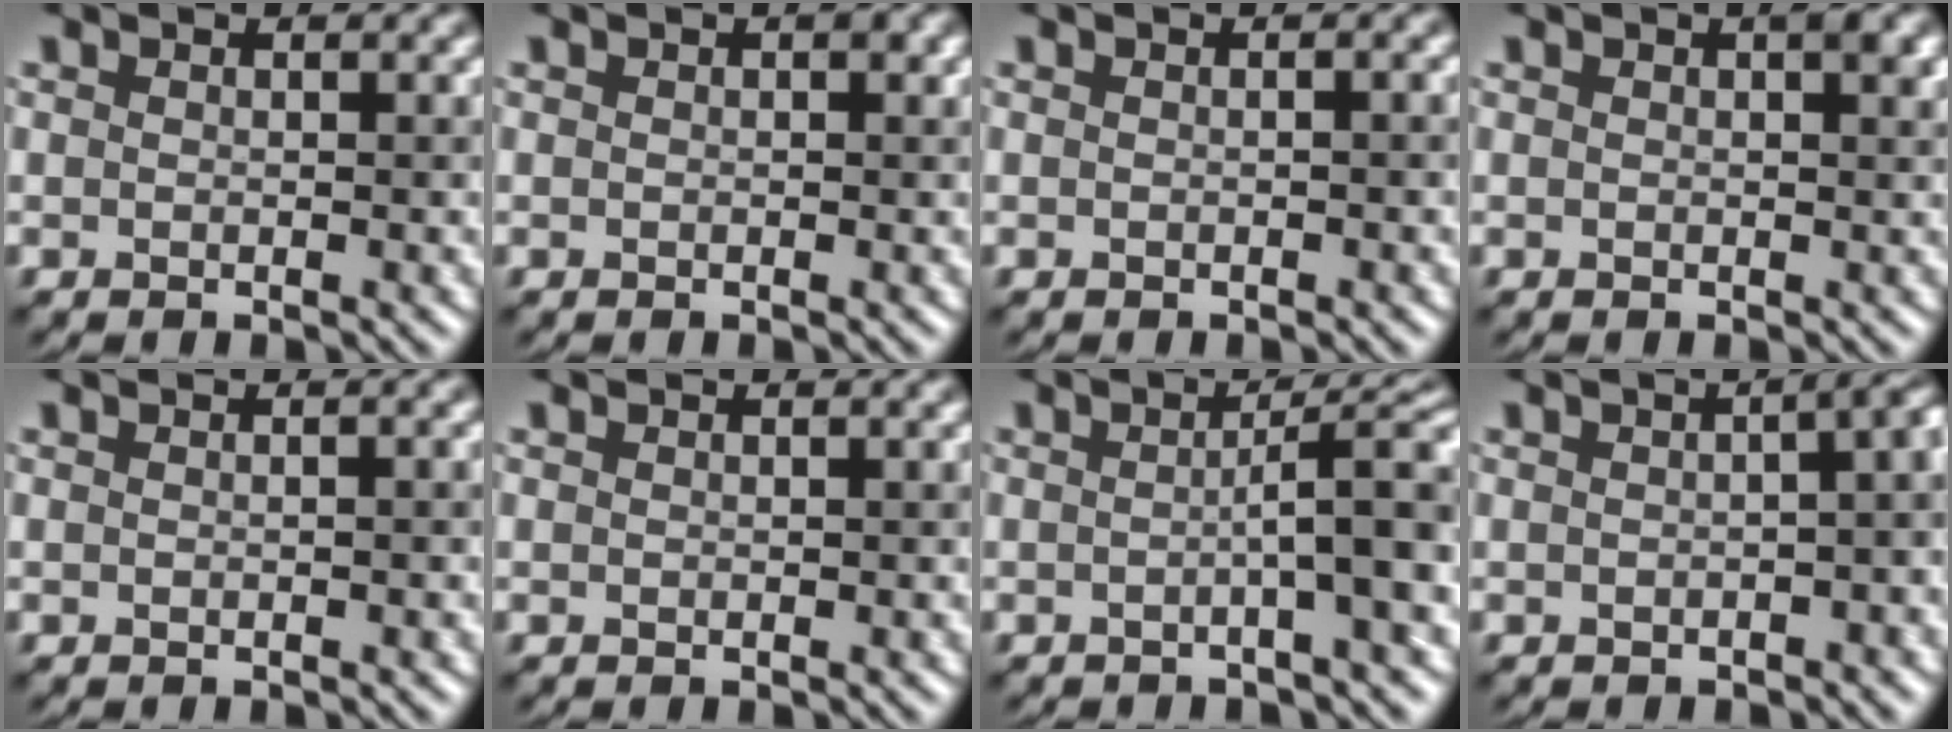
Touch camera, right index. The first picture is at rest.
{"total": 0.0}
{"total": 1.9, "force": [0.4, 1.0, 1.5], "torque": [0.003, 0.010, -0.018]}
{"total": 1.1, "force": [0.6, 0.1, 1.0], "torque": [-0.011, 0.006, 0.010]}
{"total": 1.6, "force": [0.4, 0.8, 1.3], "torque": [0.004, 0.007, -0.016]}
{"total": 0.0}
{"total": 5.6, "force": [-0.2, 0.7, 5.6], "torque": [-0.073, 0.013, -0.005]}
{"total": 7.8, "force": [0.1, 3.8, 6.8], "torque": [-0.008, 0.035, -0.014]}